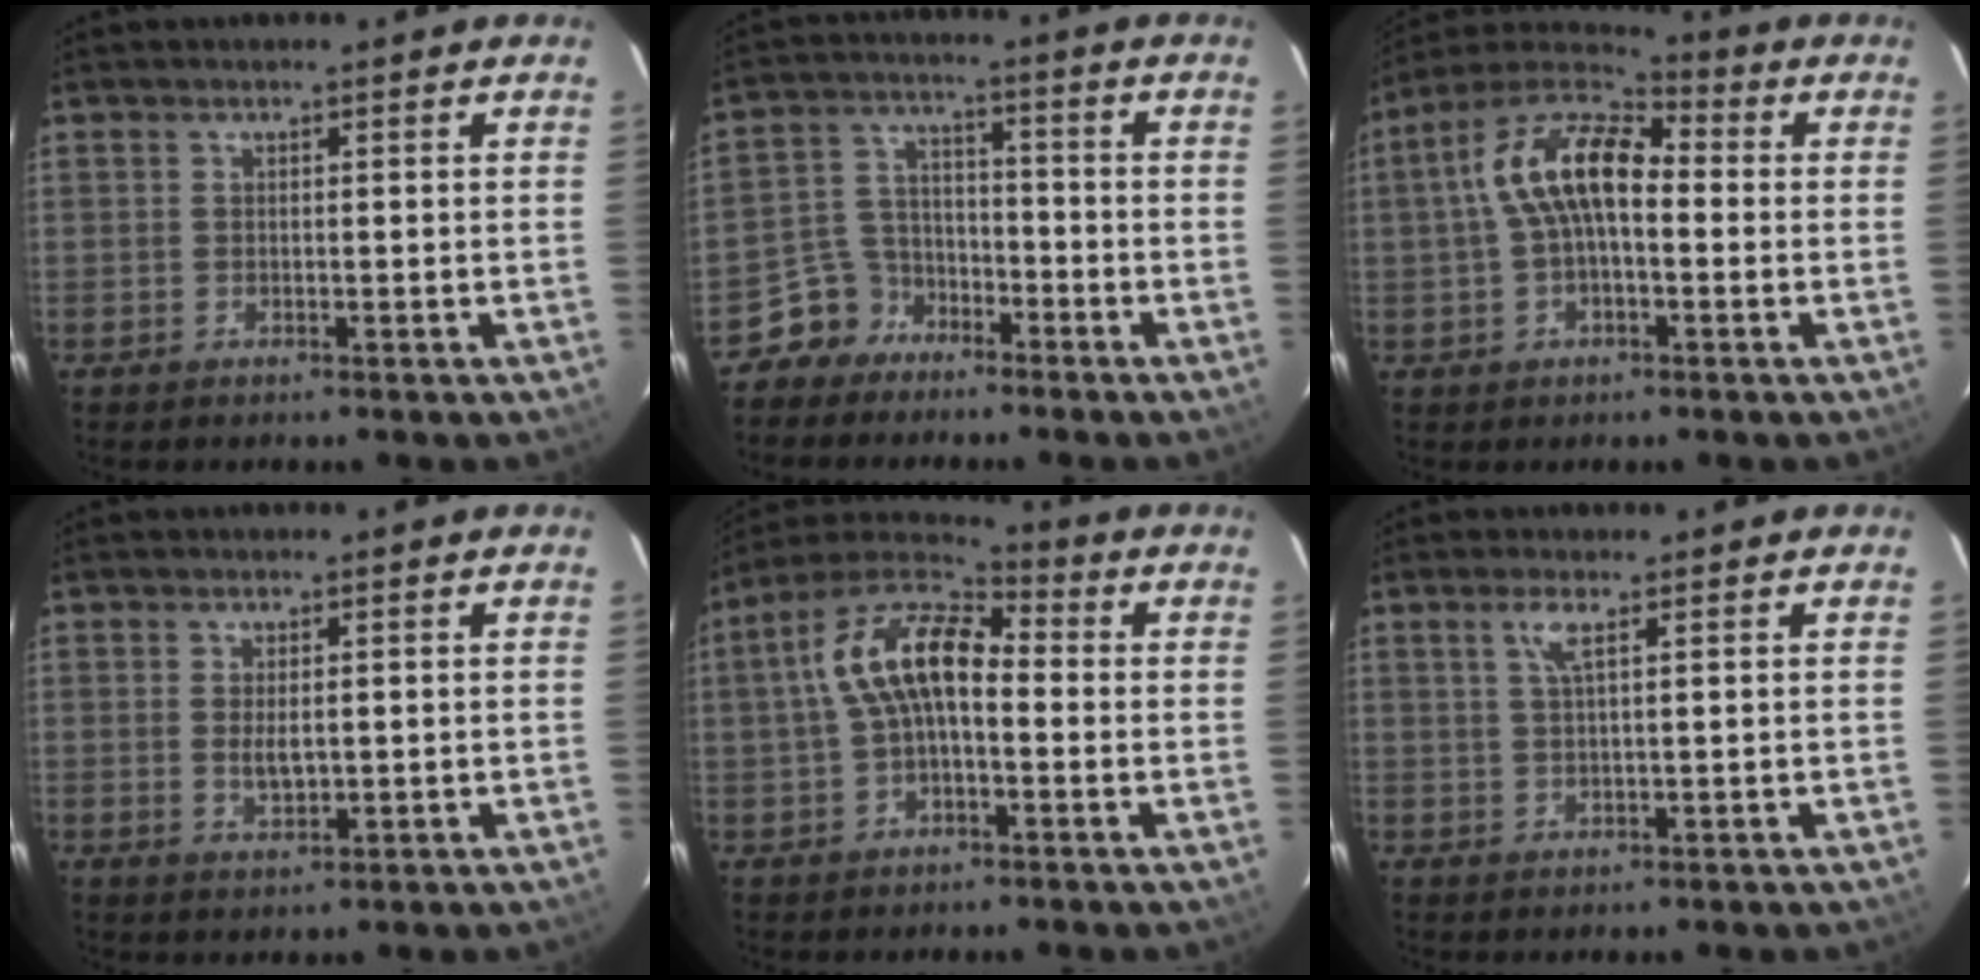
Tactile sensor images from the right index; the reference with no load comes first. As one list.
[{"total": 7.0, "force": [-5.1, 4.8, 0.3], "torque": [-0.017, 0.031, -0.100]}, {"total": 12.5, "force": [0.3, 6.3, 10.8], "torque": [-0.211, 0.030, -0.003]}, {"total": 2.9, "force": [0.0, 1.5, 2.5], "torque": [-0.044, -0.005, 0.003]}, {"total": 11.9, "force": [0.0, 6.2, 10.2], "torque": [-0.201, 0.031, -0.006]}, {"total": 2.4, "force": [1.1, -0.1, 2.1], "torque": [-0.045, 0.002, 0.023]}]